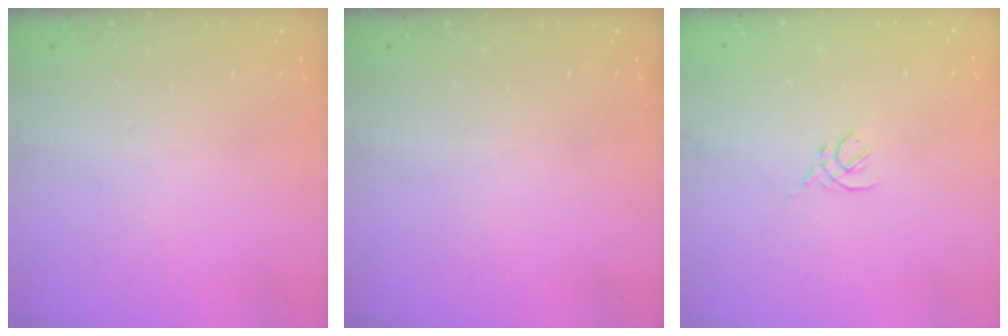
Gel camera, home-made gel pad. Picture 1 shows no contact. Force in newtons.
{"total": 0.0}
{"total": 2.7, "press": 2.6, "slide": 0.8}